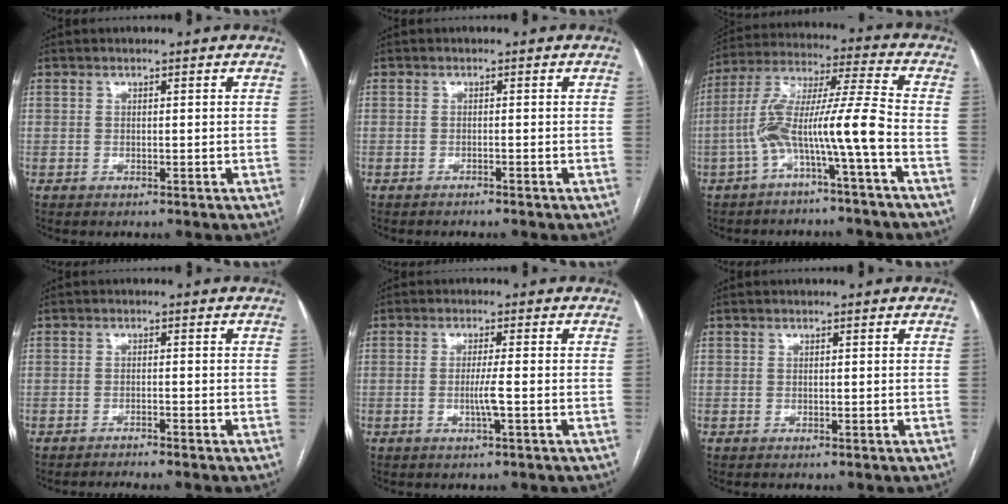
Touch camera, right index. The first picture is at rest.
{"total": 0.7, "force": [-0.6, 0.0, 0.2], "torque": [-0.007, -0.001, -0.011]}
{"total": 11.4, "force": [-4.2, -0.4, 10.6], "torque": [-0.208, 0.032, -0.079]}
{"total": 2.3, "force": [-2.1, -0.4, 0.7], "torque": [-0.008, -0.002, -0.031]}
{"total": 2.9, "force": [-0.7, -0.3, 2.8], "torque": [-0.054, -0.004, -0.012]}
{"total": 0.0}